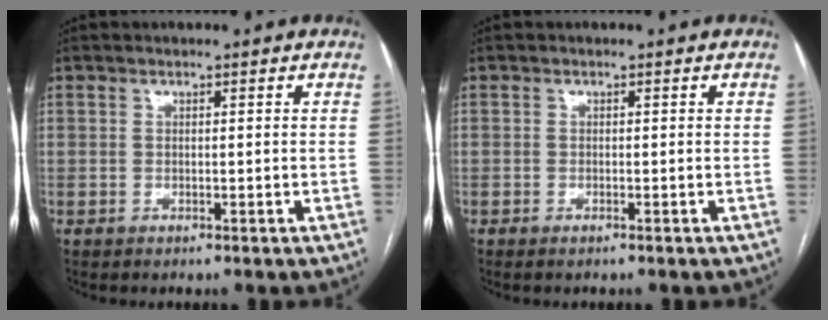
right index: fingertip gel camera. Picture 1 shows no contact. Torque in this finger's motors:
{"motor_torque": [0.35, -0.10, -0.10, -0.01]}